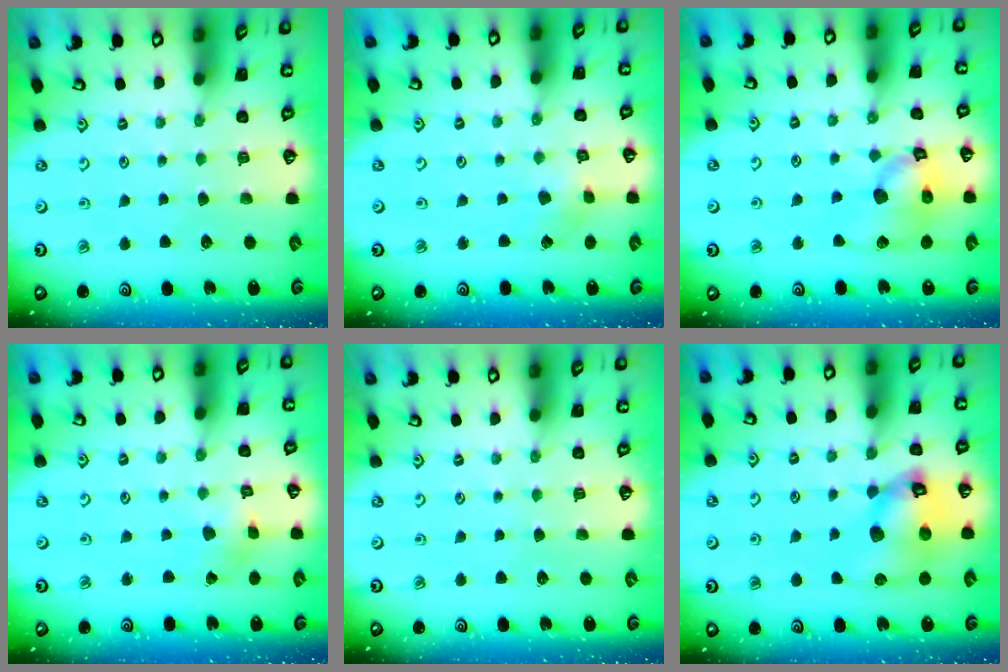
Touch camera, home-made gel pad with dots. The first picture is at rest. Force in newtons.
{"total": 2.0, "press": 2.0, "slide": 0.2}
{"total": 14.3, "press": 14.2, "slide": 2.0}
{"total": 1.7, "press": 1.6, "slide": 0.4}
{"total": 0.0}
{"total": 14.0, "press": 13.8, "slide": 2.0}